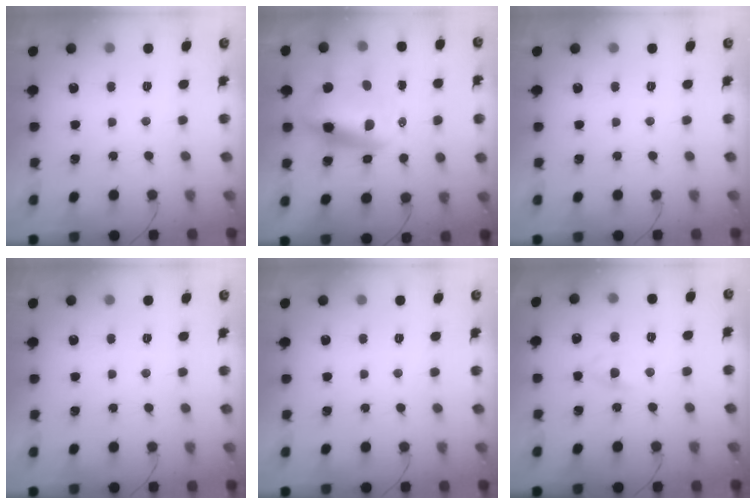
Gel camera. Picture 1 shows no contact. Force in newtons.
{"total": 11.0, "press": 10.6, "slide": 2.8}
{"total": 0.0}
{"total": 0.0}
{"total": 0.0}
{"total": 3.7, "press": 3.6, "slide": 1.0}